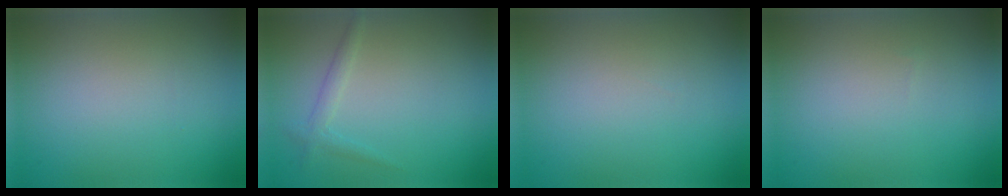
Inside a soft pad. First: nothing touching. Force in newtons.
{"total": 1.4, "press": 1.4, "slide": 0.0}
{"total": 0.0}
{"total": 0.0}